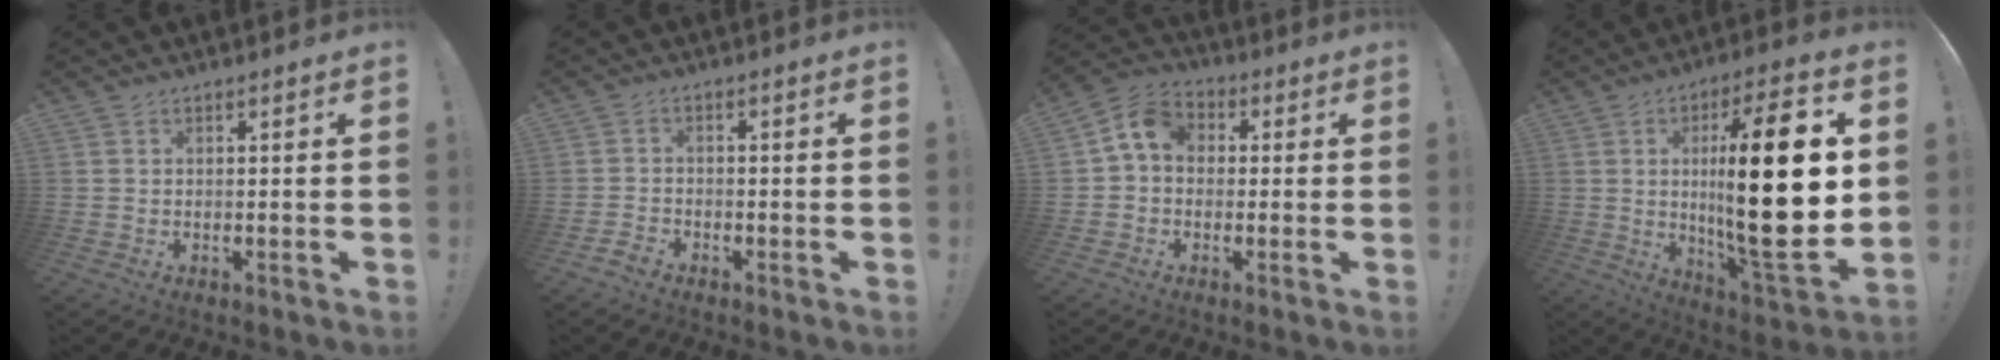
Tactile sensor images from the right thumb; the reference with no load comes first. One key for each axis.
{"total": 2.8, "fx": -2.5, "fy": 0.9, "fz": 0.8, "tx": -0.013, "ty": 0.006, "tz": -0.047}
{"total": 8.7, "fx": 1.1, "fy": 6.7, "fz": 5.4, "tx": -0.093, "ty": 0.015, "tz": 0.024}
{"total": 27.6, "fx": 2.2, "fy": 6.8, "fz": 26.7, "tx": -0.439, "ty": -0.022, "tz": 0.031}